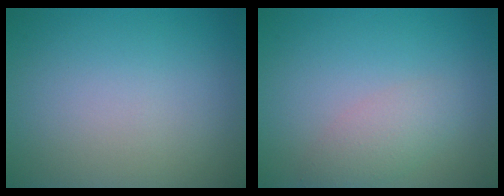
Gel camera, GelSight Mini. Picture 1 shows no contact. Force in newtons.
{"total": 2.3, "press": 2.3, "slide": 0.1}